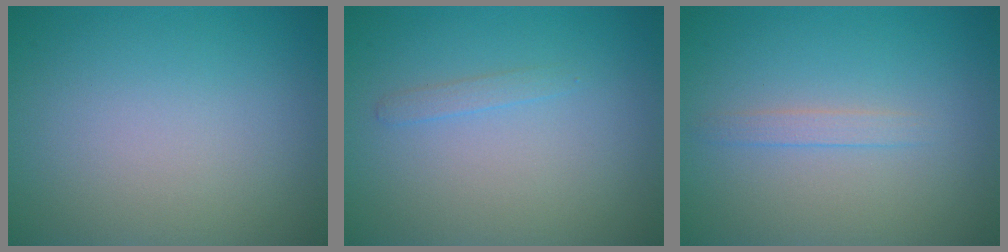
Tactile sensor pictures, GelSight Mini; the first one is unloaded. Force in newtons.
{"total": 0.8, "press": 0.8, "slide": 0.0}
{"total": 1.2, "press": 1.2, "slide": 0.1}